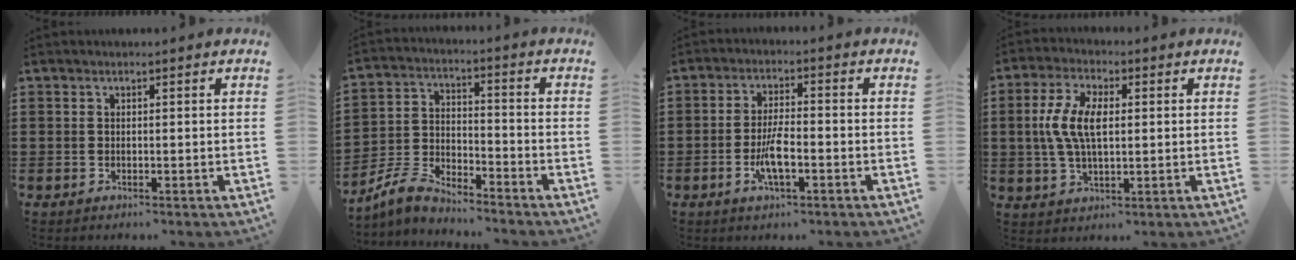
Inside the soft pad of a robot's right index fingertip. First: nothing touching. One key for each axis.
{"total": 5.8, "fx": -5.3, "fy": 1.1, "fz": 1.8, "tx": -0.058, "ty": -0.001, "tz": -0.112}
{"total": 5.6, "fx": -1.9, "fy": 1.3, "fz": 5.0, "tx": -0.105, "ty": -0.008, "tz": -0.037}
{"total": 7.8, "fx": 0.6, "fy": 3.8, "fz": 6.8, "tx": -0.152, "ty": 0.008, "tz": 0.003}